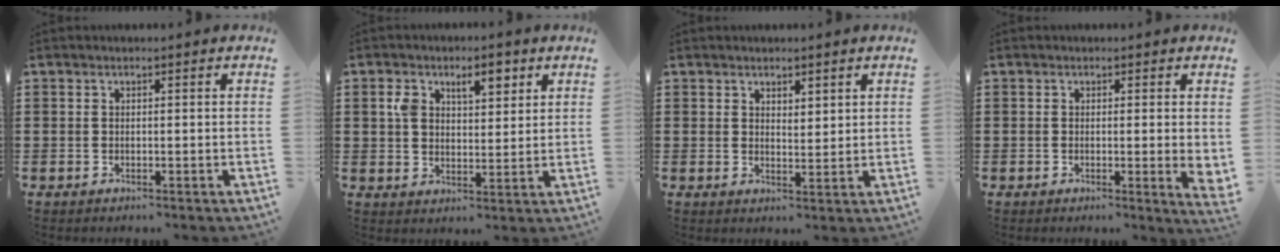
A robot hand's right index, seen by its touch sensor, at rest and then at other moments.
{"total": 5.7, "force": [2.7, 3.2, 3.8], "torque": [-0.064, 0.004, 0.040]}
{"total": 2.1, "force": [1.9, 0.9, 0.2], "torque": [-0.007, 0.008, 0.037]}
{"total": 1.7, "force": [0.1, 0.1, 1.7], "torque": [-0.025, -0.008, 0.001]}